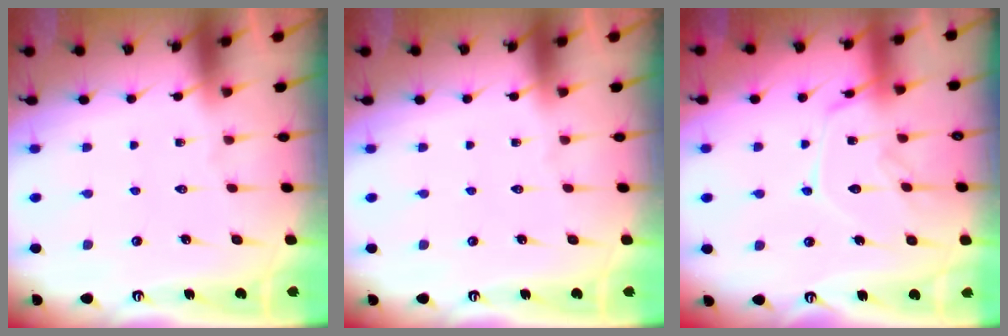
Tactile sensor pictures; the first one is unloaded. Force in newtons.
{"total": 0.0}
{"total": 13.0, "press": 13.0, "slide": 0.8}